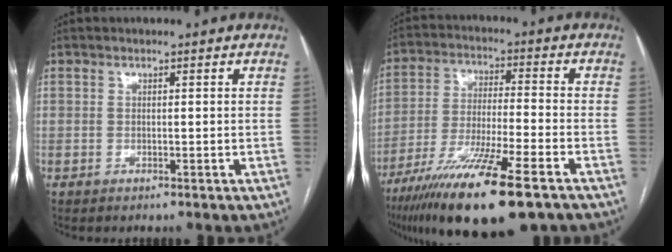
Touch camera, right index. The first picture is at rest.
{"total": 18.4, "force": [-12.0, 1.7, 13.8], "torque": [-0.239, -0.047, -0.207]}